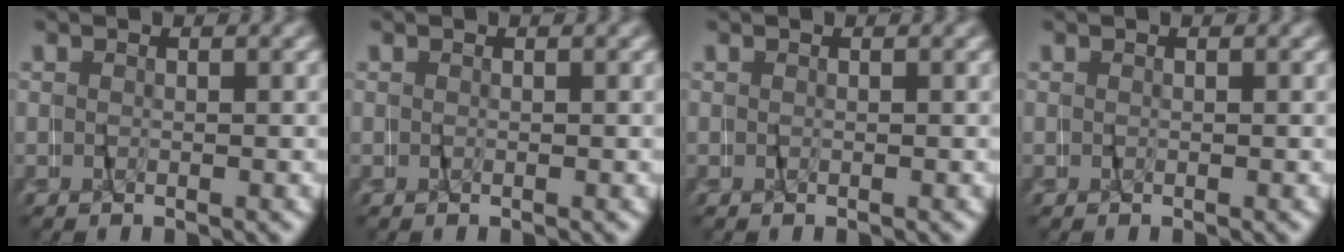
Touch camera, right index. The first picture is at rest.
{"total": 0.0}
{"total": 0.0}
{"total": 0.0}